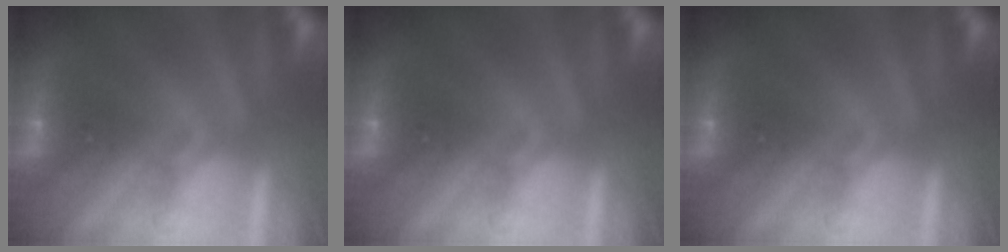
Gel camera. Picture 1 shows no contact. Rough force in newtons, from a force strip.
{"total": 0.0}
{"total": 0.0}